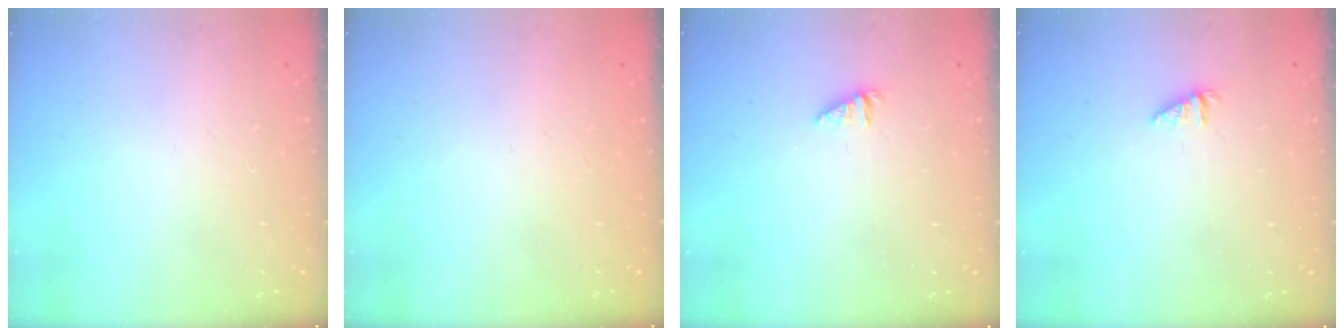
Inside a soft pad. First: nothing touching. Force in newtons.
{"total": 0.0}
{"total": 1.1, "press": 1.1, "slide": 0.1}
{"total": 1.2, "press": 1.2, "slide": 0.2}